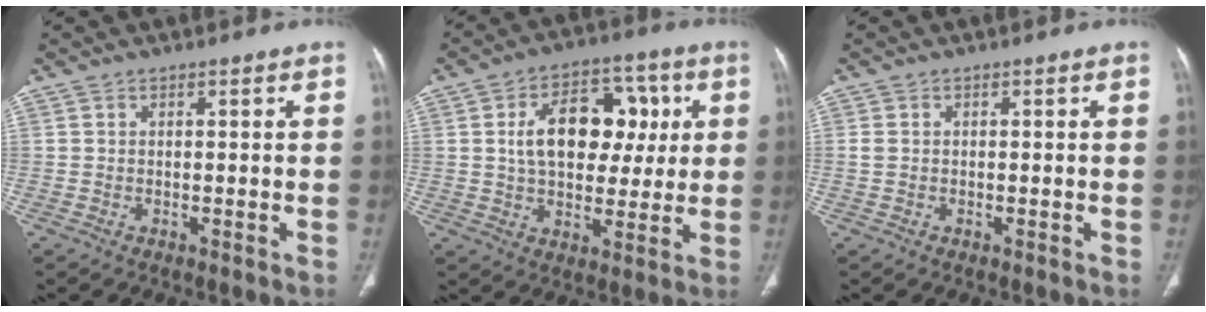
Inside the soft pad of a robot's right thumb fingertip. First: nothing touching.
{"total": 15.7, "force": [2.8, 10.4, 11.4], "torque": [-0.133, 0.013, 0.041]}
{"total": 1.2, "force": [-0.1, 1.0, 0.7], "torque": [-0.019, 0.001, -0.003]}